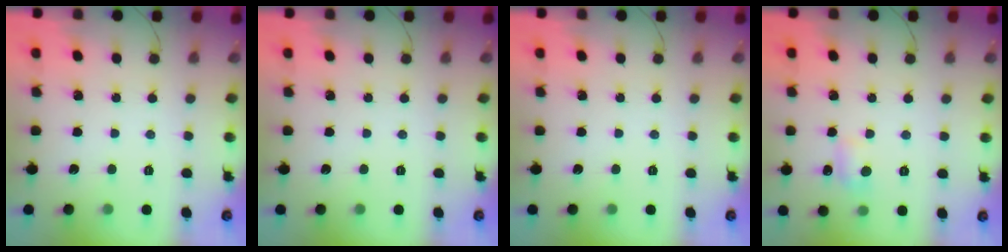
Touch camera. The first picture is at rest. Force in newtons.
{"total": 0.0}
{"total": 0.0}
{"total": 6.8, "press": 6.6, "slide": 1.7}